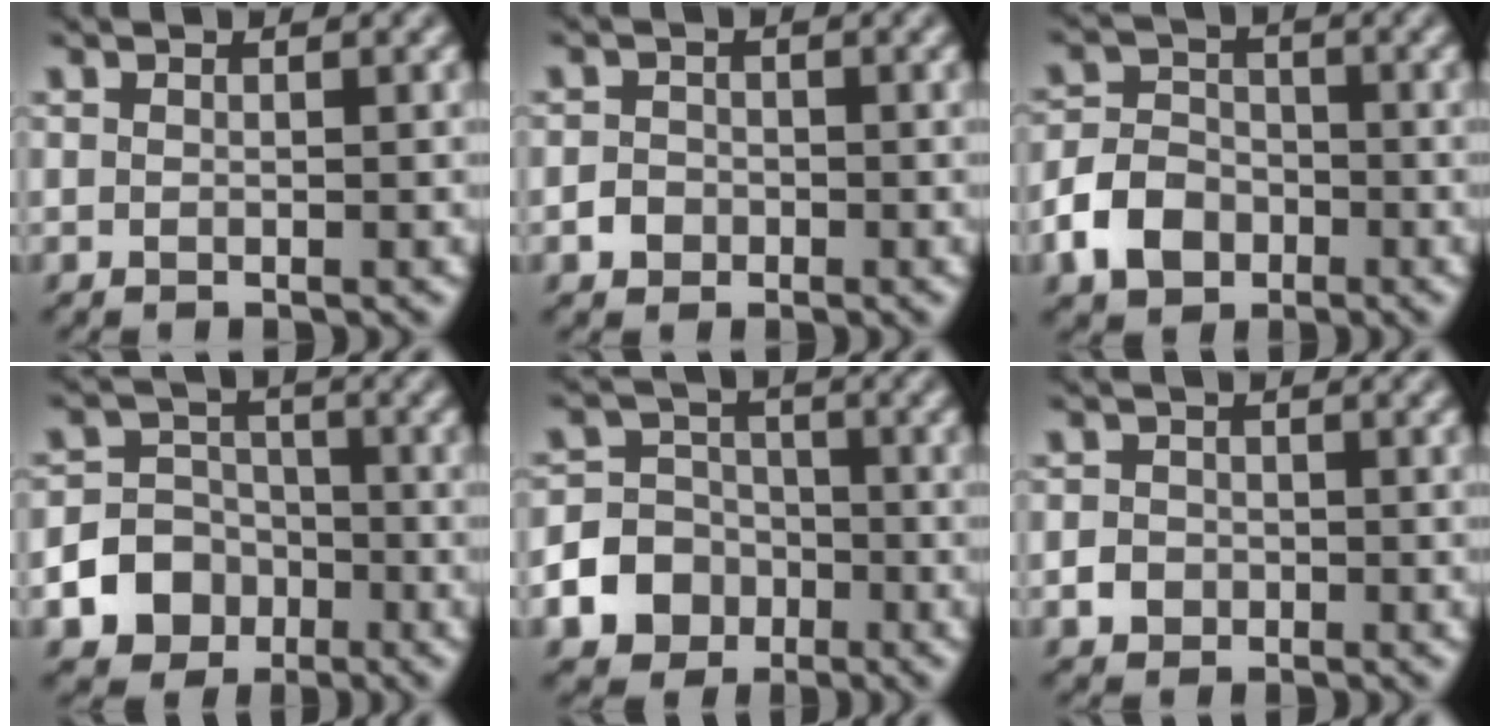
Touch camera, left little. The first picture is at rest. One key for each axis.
{"total": 1.6, "fx": -0.7, "fy": 1.4, "fz": 0.4, "tx": 0.011, "ty": 0.000, "tz": -0.017}
{"total": 4.6, "fx": -2.3, "fy": 3.4, "fz": 2.0, "tx": -0.043, "ty": 0.003, "tz": -0.051}
{"total": 7.9, "fx": -3.6, "fy": 6.8, "fz": 1.7, "tx": -0.021, "ty": -0.010, "tz": -0.082}
{"total": 9.0, "fx": -4.0, "fy": 7.9, "fz": 1.8, "tx": -0.035, "ty": -0.016, "tz": -0.089}
{"total": 1.9, "fx": -0.7, "fy": 1.7, "fz": 0.5, "tx": 0.005, "ty": 0.001, "tz": -0.018}